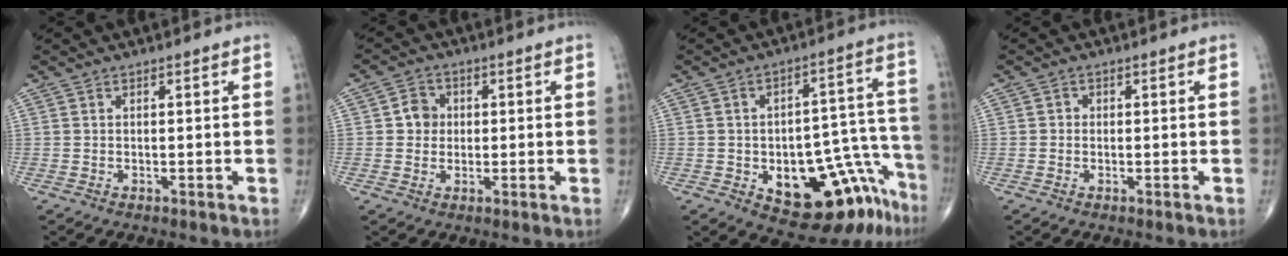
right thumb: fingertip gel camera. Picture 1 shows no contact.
{"total": 4.1, "force": [0.4, 3.8, 1.6], "torque": [-0.005, 0.005, 0.000]}
{"total": 17.3, "force": [-9.1, 8.3, 12.1], "torque": [-0.092, 0.095, -0.115]}
{"total": 0.9, "force": [-0.1, 0.9, 0.3], "torque": [0.002, 0.003, -0.005]}